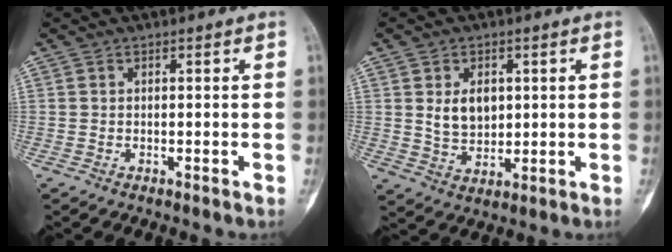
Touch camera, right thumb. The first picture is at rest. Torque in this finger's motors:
{"motor_torque": [0.36, 0.67, 0.34, -0.11, 0.00]}